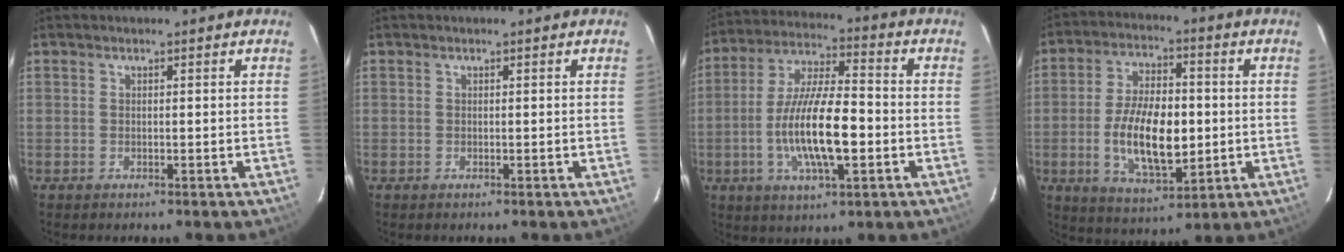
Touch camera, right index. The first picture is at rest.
{"total": 0.0}
{"total": 15.2, "force": [-3.4, 4.3, 14.2], "torque": [-0.276, -0.004, -0.062]}
{"total": 14.3, "force": [-1.8, 6.7, 12.6], "torque": [-0.242, -0.001, -0.023]}